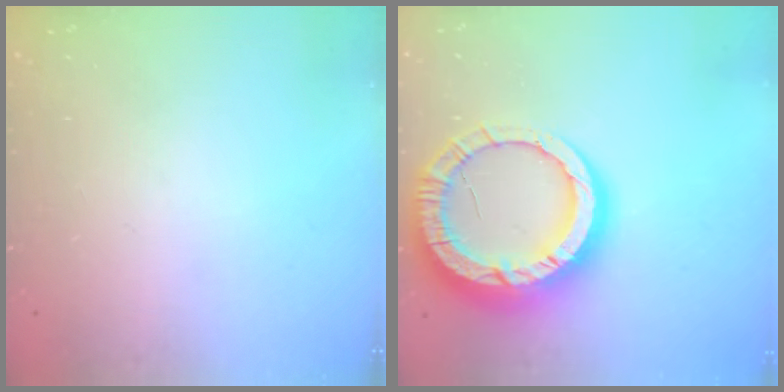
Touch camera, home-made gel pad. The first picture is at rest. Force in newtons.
{"total": 19.3, "press": 19.2, "slide": 1.9}